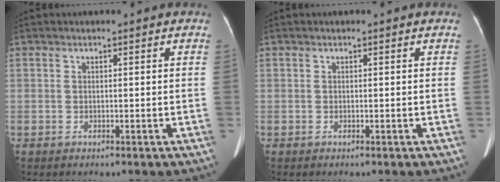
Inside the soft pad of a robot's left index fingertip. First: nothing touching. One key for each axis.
{"total": 0.0}